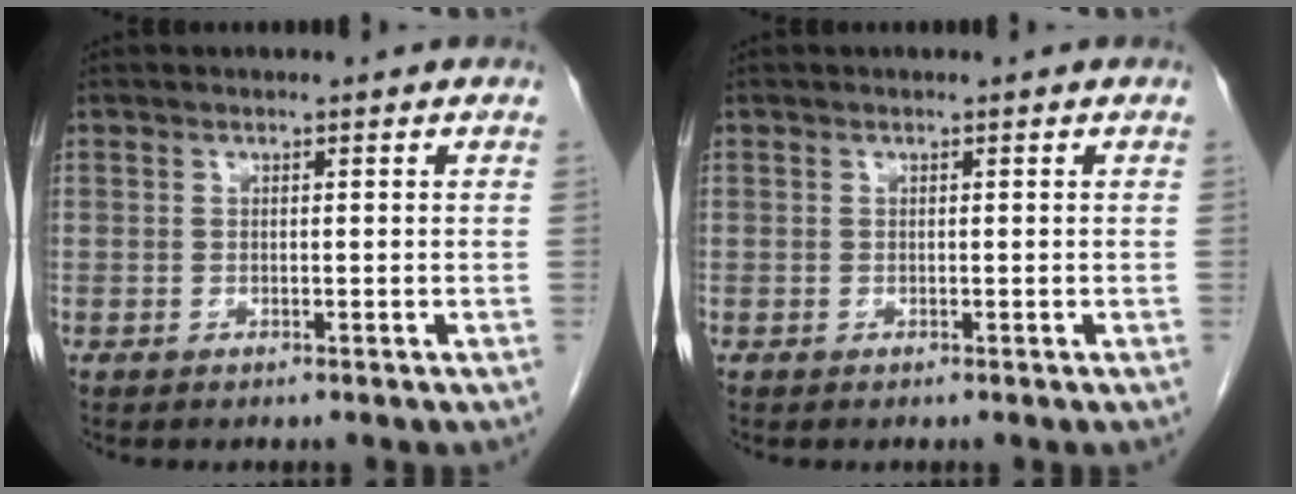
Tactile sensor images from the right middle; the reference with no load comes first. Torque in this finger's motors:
{"motor_torque": [0.00, 0.00, 0.00, 0.00]}